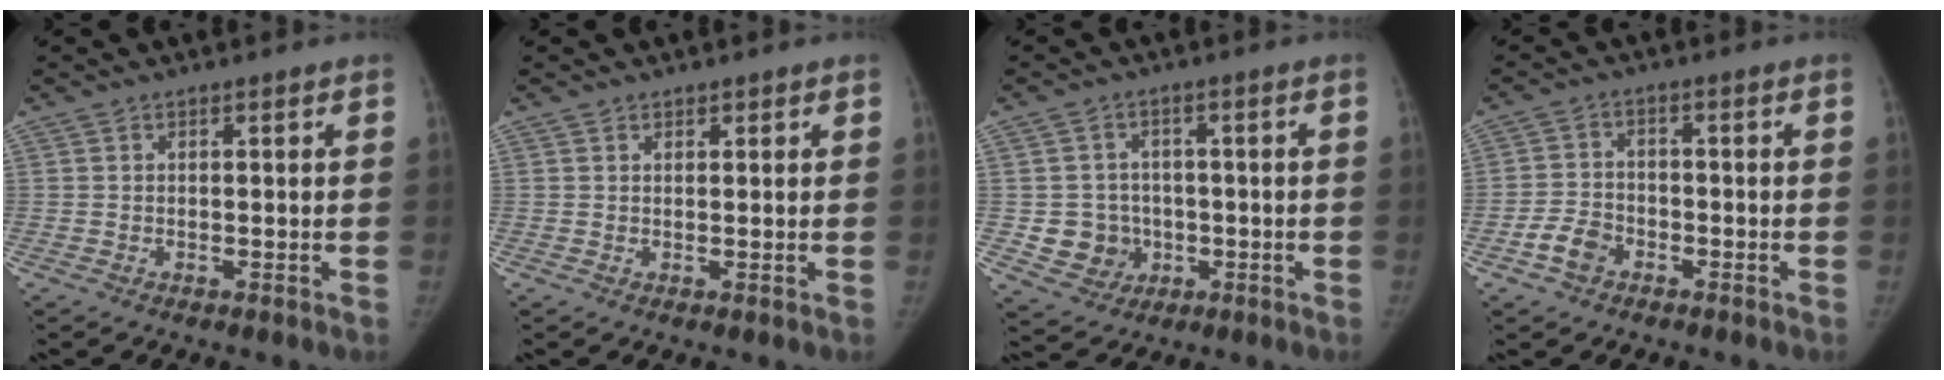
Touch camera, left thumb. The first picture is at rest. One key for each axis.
{"total": 0.9, "fx": 0.6, "fy": 0.6, "fz": 0.0, "tx": 0.015, "ty": -0.003, "tz": 0.004}
{"total": 7.3, "fx": -1.1, "fy": 6.9, "fz": 1.9, "tx": 0.003, "ty": 0.012, "tz": -0.011}
{"total": 5.0, "fx": -2.8, "fy": 3.6, "fz": 2.2, "tx": -0.032, "ty": 0.019, "tz": -0.053}